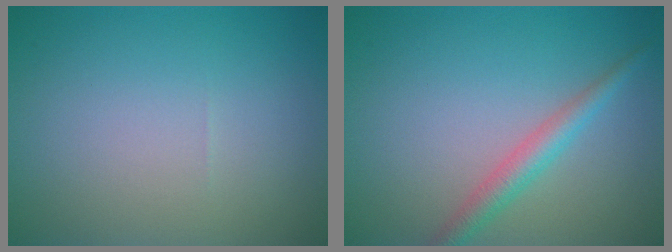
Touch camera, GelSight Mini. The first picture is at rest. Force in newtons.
{"total": 2.5, "press": 2.5, "slide": 0.0}